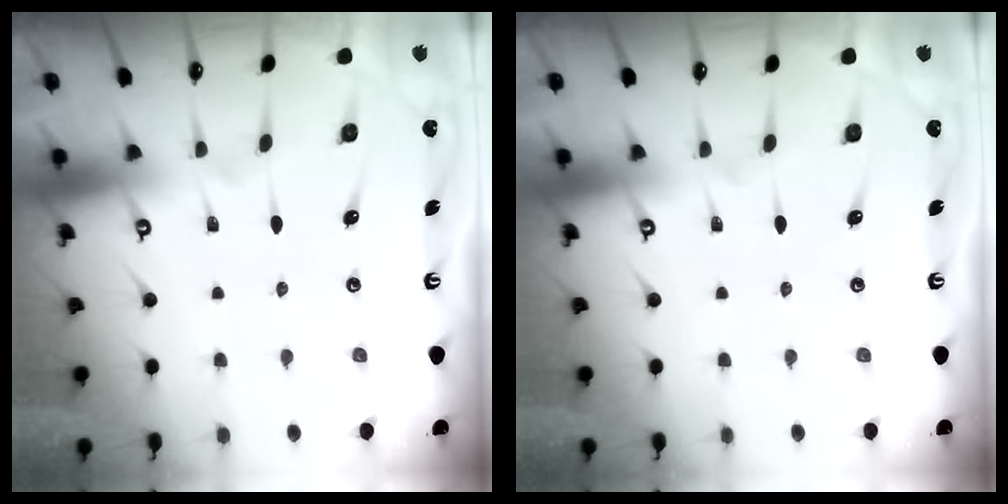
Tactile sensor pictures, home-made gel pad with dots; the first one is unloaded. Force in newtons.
{"total": 0.0}